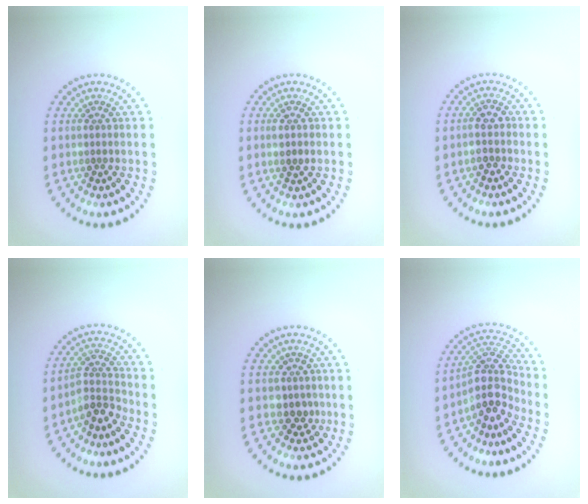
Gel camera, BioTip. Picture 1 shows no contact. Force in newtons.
{"total": 0.8, "press": 0.7, "slide": 0.4}
{"total": 1.8, "press": 1.7, "slide": 0.6}
{"total": 3.2, "press": 2.3, "slide": 2.3}
{"total": 1.7, "press": 1.5, "slide": 0.9}
{"total": 4.1, "press": 3.0, "slide": 2.8}